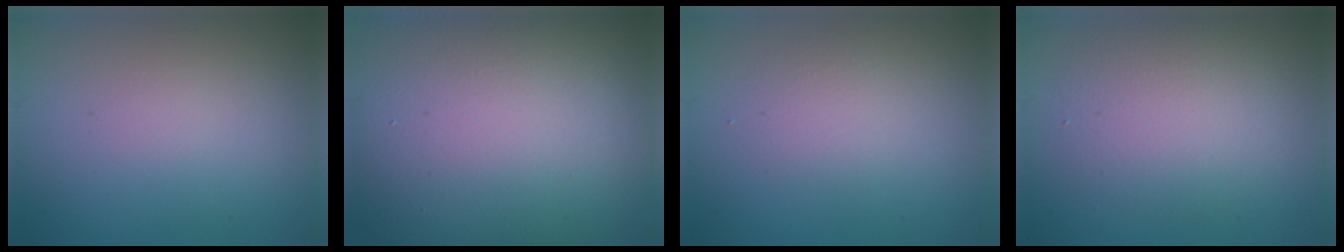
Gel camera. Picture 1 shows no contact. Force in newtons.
{"total": 18.0, "press": 18.0, "slide": 0.8}
{"total": 1.6, "press": 1.6, "slide": 0.1}
{"total": 4.4, "press": 4.4, "slide": 0.3}